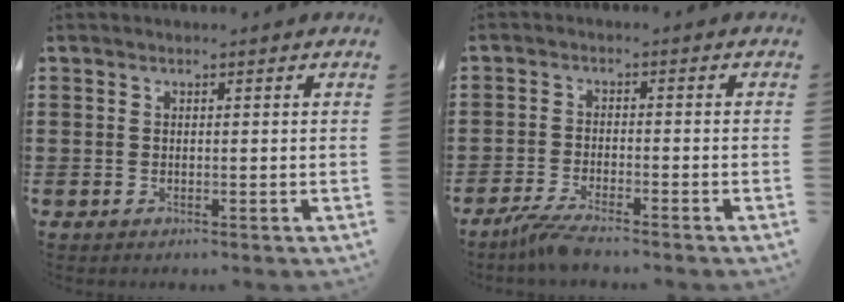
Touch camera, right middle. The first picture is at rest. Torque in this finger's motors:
{"motor_torque": [0.85, 0.35, 0.09, 0.07]}